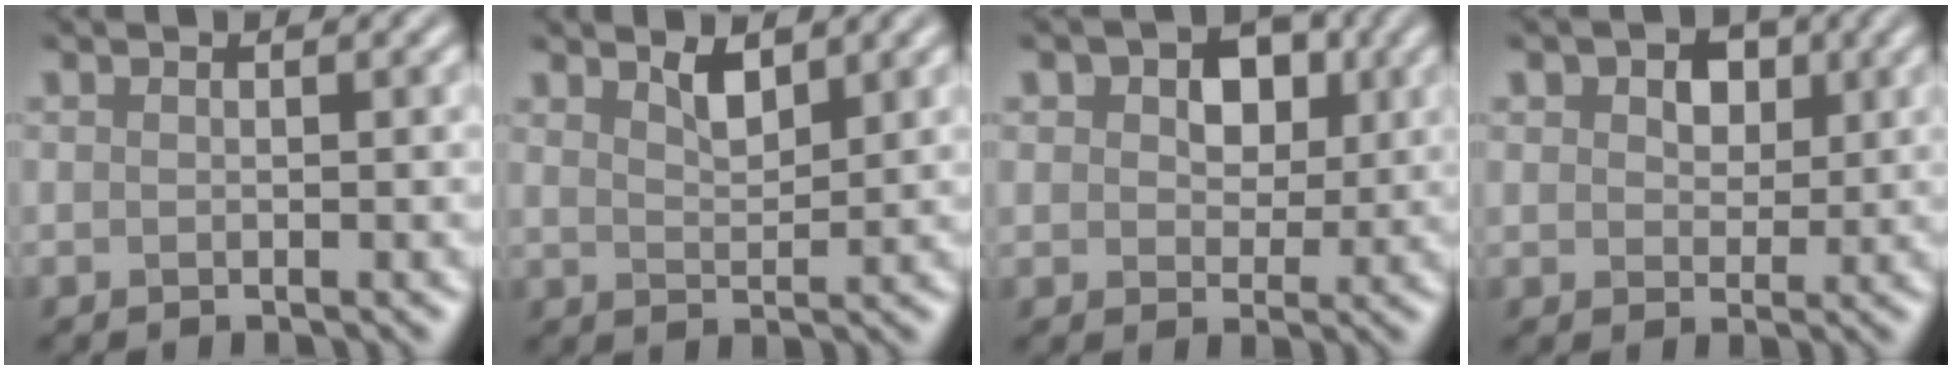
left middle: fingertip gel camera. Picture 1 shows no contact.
{"total": 1.6, "force": [1.5, -0.2, 0.2], "torque": [-0.021, 0.009, 0.045]}
{"total": 4.4, "force": [2.2, 3.0, 2.3], "torque": [-0.054, 0.023, 0.034]}
{"total": 3.3, "force": [2.2, 2.2, 1.2], "torque": [-0.042, 0.025, 0.033]}